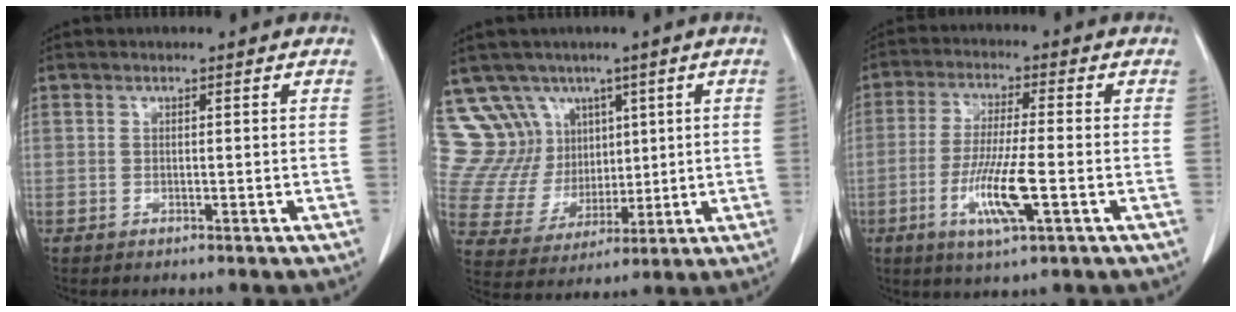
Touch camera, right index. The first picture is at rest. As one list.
[{"total": 10.6, "force": [6.6, 8.1, 1.5], "torque": [-0.042, 0.043, 0.142]}, {"total": 9.2, "force": [-3.0, 0.5, 8.7], "torque": [-0.173, -0.014, -0.055]}]